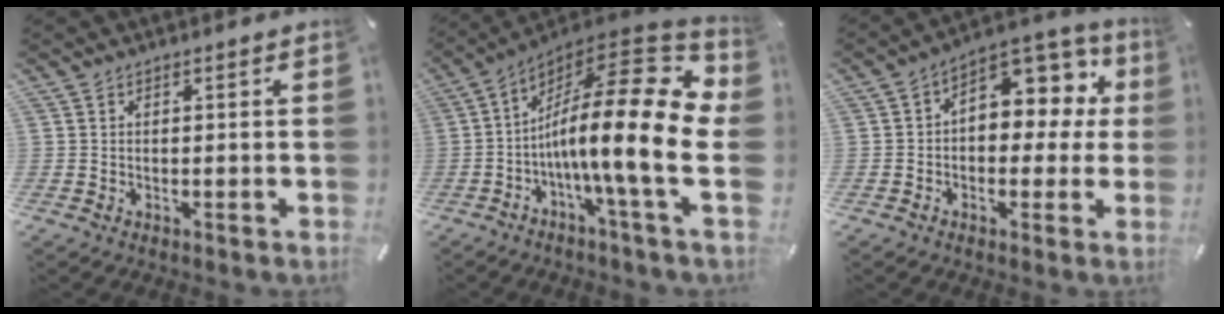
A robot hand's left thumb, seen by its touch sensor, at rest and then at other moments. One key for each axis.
{"total": 21.7, "fx": -2.9, "fy": 4.9, "fz": 20.9, "tx": -0.363, "ty": -0.017, "tz": -0.059}
{"total": 10.2, "fx": 3.5, "fy": 7.0, "fz": 6.5, "tx": -0.080, "ty": -0.035, "tz": 0.062}